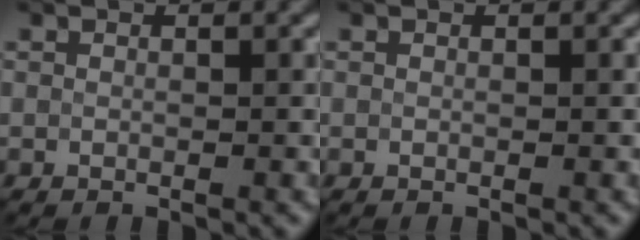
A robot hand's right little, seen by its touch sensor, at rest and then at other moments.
{"total": 0.0}